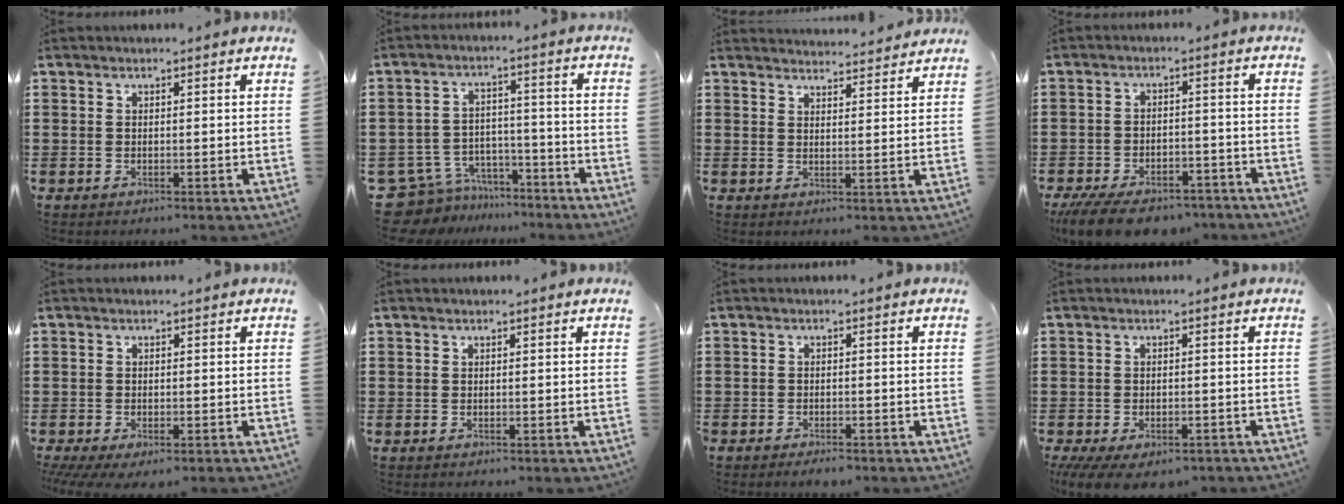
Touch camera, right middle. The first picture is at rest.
{"total": 7.7, "force": [-7.2, 2.7, 0.8], "torque": [-0.044, 0.018, -0.149]}
{"total": 3.1, "force": [3.0, -0.1, -0.5], "torque": [0.000, -0.017, 0.057]}
{"total": 6.5, "force": [-5.9, 1.8, 2.3], "torque": [-0.041, 0.006, -0.112]}
{"total": 1.6, "force": [-1.3, 0.4, 0.8], "torque": [-0.022, -0.006, -0.028]}
{"total": 0.0}
{"total": 1.6, "force": [-1.6, 0.2, 0.3], "torque": [-0.010, -0.001, -0.032]}
{"total": 3.2, "force": [-2.8, 1.0, 1.1], "torque": [-0.034, -0.009, -0.061]}